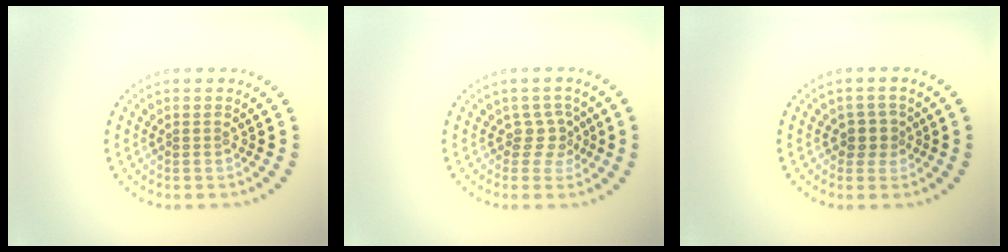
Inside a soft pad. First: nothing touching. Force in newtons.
{"total": 1.9, "press": 1.4, "slide": 1.3}
{"total": 1.9, "press": 1.7, "slide": 0.8}